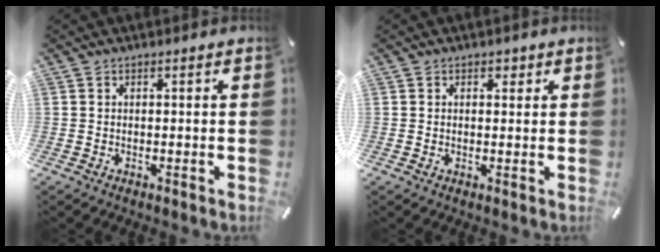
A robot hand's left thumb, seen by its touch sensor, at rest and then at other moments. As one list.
[{"total": 1.5, "force": [0.7, 1.2, 0.7], "torque": [0.001, -0.001, 0.007]}]